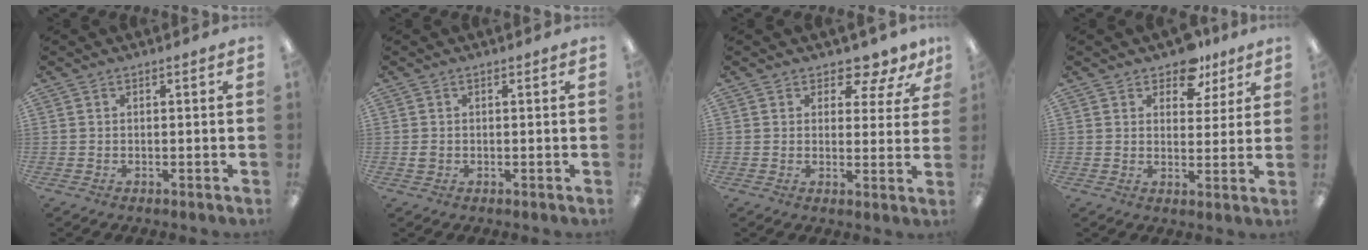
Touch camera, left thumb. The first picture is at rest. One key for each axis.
{"total": 1.2, "fx": 0.0, "fy": 1.1, "fz": 0.6, "tx": -0.012, "ty": 0.005, "tz": -0.001}
{"total": 5.9, "fx": 4.7, "fy": 2.8, "fz": 2.3, "tx": -0.024, "ty": -0.033, "tz": 0.080}
{"total": 8.0, "fx": 6.1, "fy": 4.4, "fz": 2.7, "tx": -0.029, "ty": -0.035, "tz": 0.108}